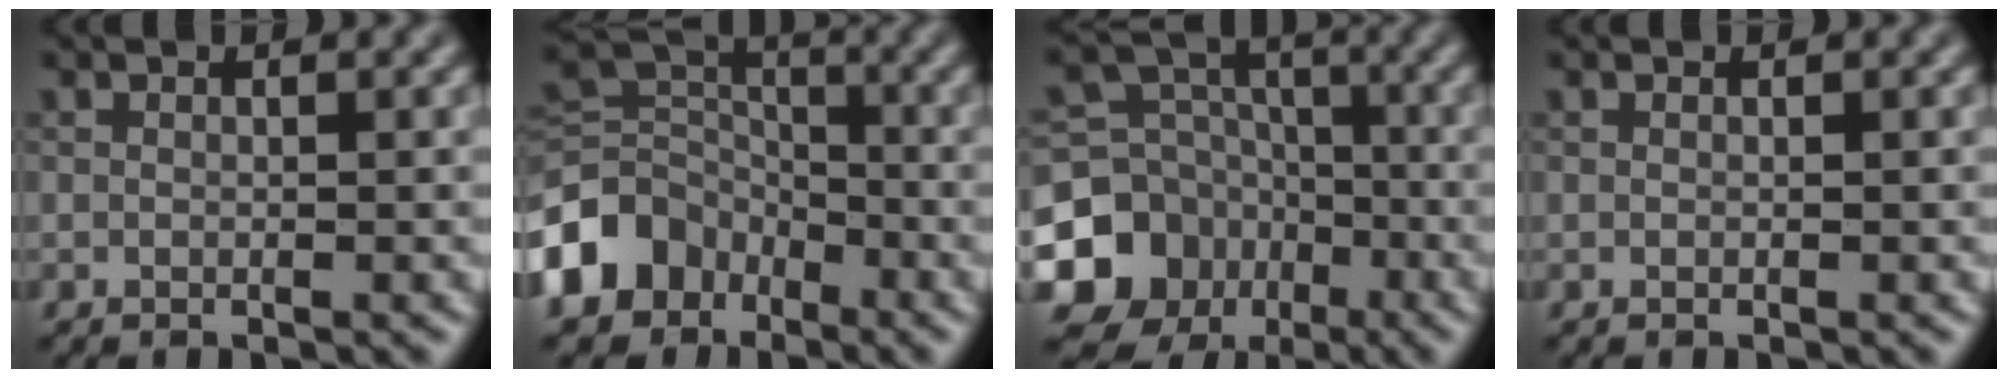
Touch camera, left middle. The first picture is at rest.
{"total": 7.0, "force": [-4.0, 5.1, 2.6], "torque": [-0.051, 0.001, -0.094]}
{"total": 13.1, "force": [-5.9, 11.2, 3.1], "torque": [-0.073, -0.038, -0.122]}
{"total": 0.0}